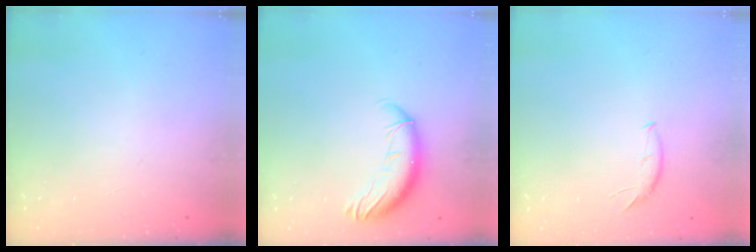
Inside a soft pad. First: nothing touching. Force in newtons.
{"total": 11.2, "press": 11.1, "slide": 1.7}
{"total": 5.5, "press": 5.5, "slide": 0.5}